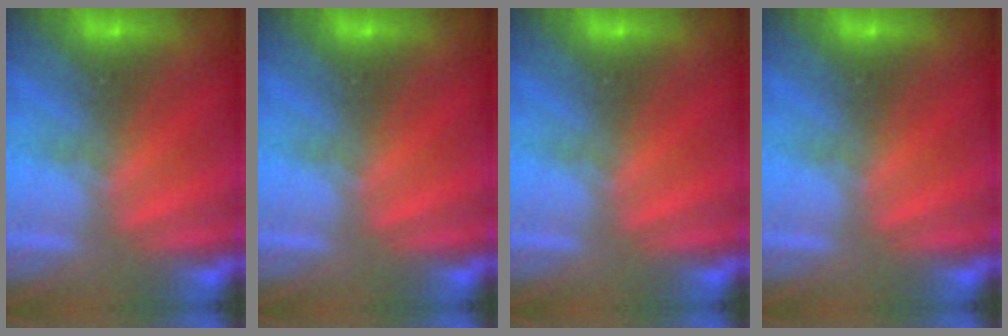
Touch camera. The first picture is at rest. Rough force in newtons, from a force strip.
{"total": 0.0}
{"total": 0.0}
{"total": 0.0}